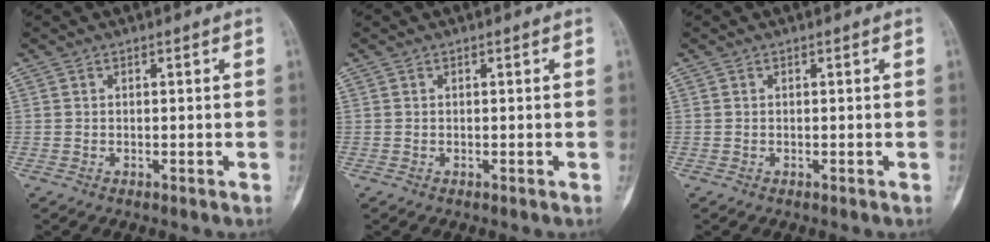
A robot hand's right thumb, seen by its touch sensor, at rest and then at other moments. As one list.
[{"total": 0.0}, {"total": 0.0}]